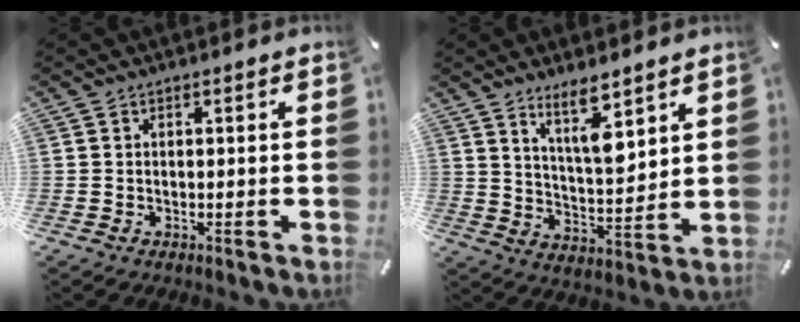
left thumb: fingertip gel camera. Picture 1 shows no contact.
{"total": 10.6, "force": [7.3, 3.2, 7.0], "torque": [-0.116, -0.043, 0.125]}